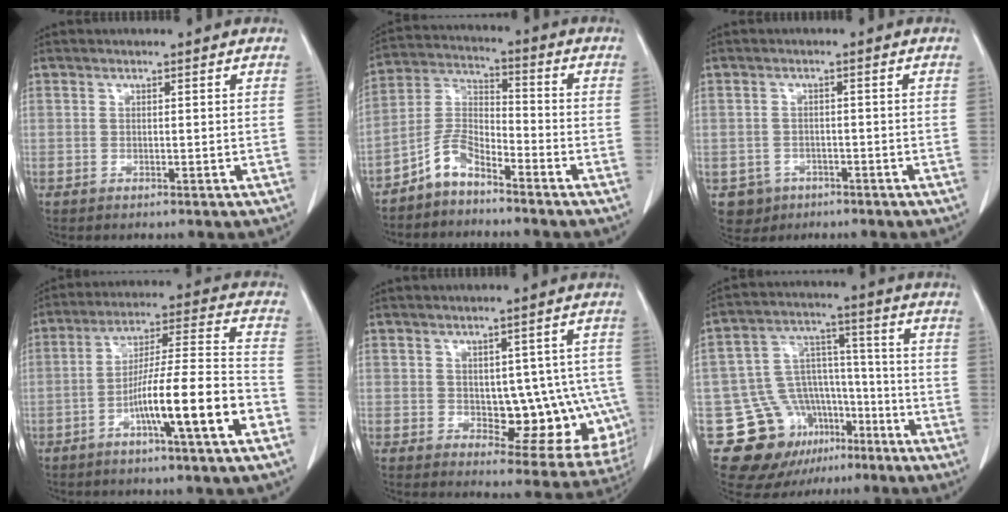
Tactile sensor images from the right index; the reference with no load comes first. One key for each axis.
{"total": 6.3, "fx": -4.9, "fy": 2.5, "fz": 3.1, "tx": -0.069, "ty": 0.011, "tz": -0.101}
{"total": 3.7, "fx": -1.8, "fy": 3.2, "fz": 0.2, "tx": -0.002, "ty": 0.010, "tz": -0.024}
{"total": 13.9, "fx": -6.1, "fy": 0.2, "fz": 12.5, "tx": -0.208, "ty": 0.008, "tz": -0.101}
{"total": 11.9, "fx": -1.4, "fy": 6.5, "fz": 9.8, "tx": -0.096, "ty": 0.019, "tz": 0.002}
{"total": 16.0, "fx": -8.9, "fy": 12.0, "fz": 5.8, "tx": -0.098, "ty": 0.075, "tz": -0.127}